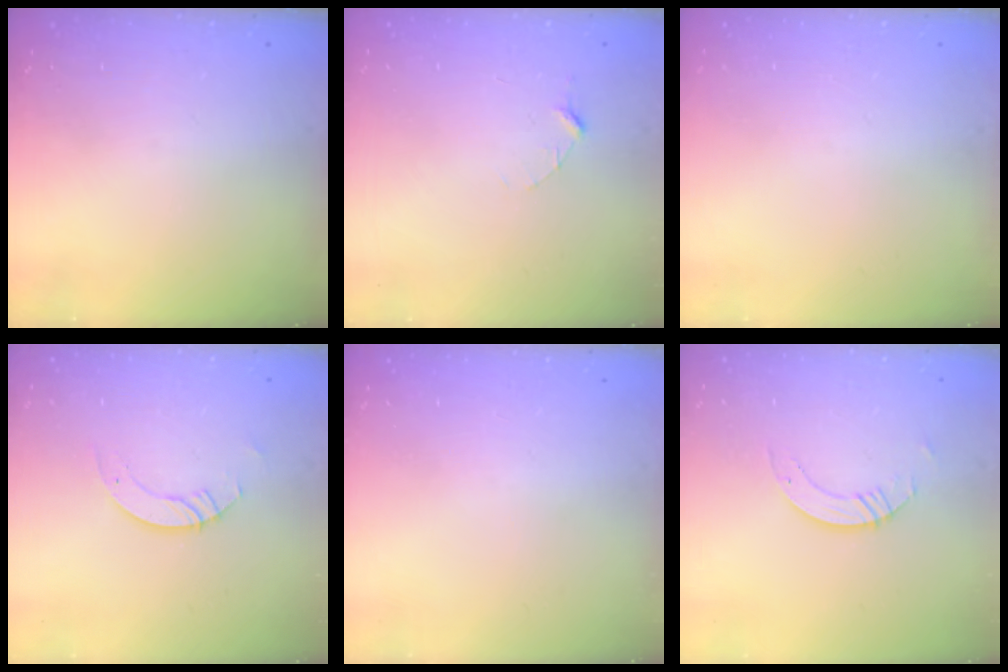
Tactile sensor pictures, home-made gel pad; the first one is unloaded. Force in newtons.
{"total": 2.9, "press": 2.9, "slide": 0.3}
{"total": 0.0}
{"total": 3.7, "press": 3.7, "slide": 0.3}
{"total": 0.0}
{"total": 3.4, "press": 3.4, "slide": 0.1}